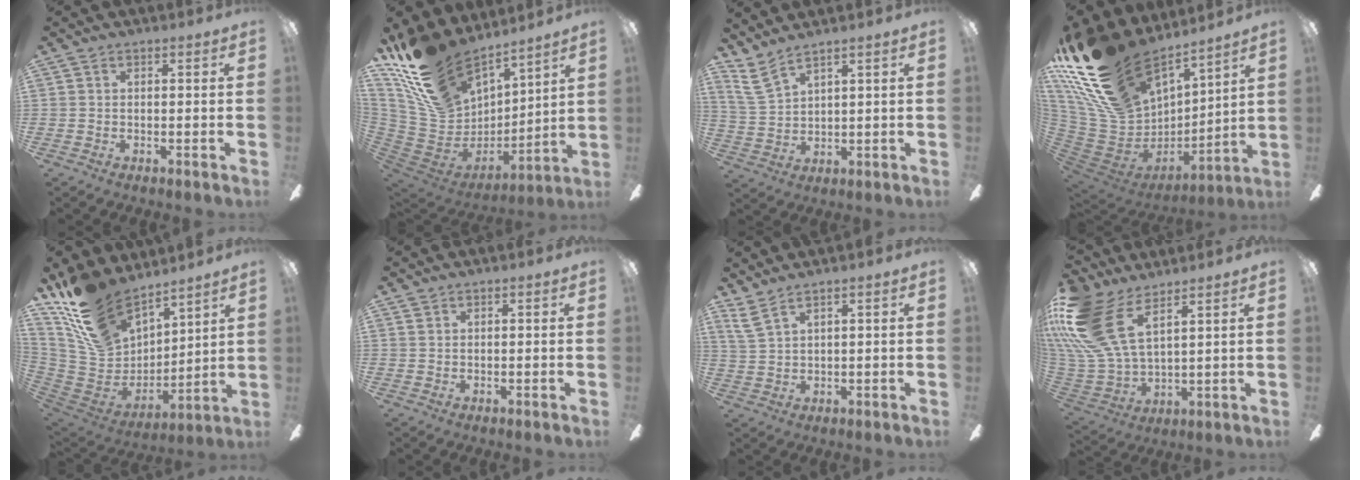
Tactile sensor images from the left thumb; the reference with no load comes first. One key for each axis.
{"total": 22.3, "fx": 17.0, "fy": 11.0, "fz": 9.4, "tx": -0.220, "ty": -0.109, "tz": 0.324}
{"total": 6.9, "fx": 5.4, "fy": 2.3, "fz": 3.5, "tx": -0.080, "ty": -0.020, "tz": 0.106}
{"total": 27.7, "fx": 20.0, "fy": 13.6, "fz": 13.4, "tx": -0.289, "ty": -0.130, "tz": 0.389}
{"total": 20.6, "fx": 15.4, "fy": 10.2, "fz": 9.1, "tx": -0.208, "ty": -0.086, "tz": 0.292}
{"total": 1.0, "fx": 0.8, "fy": 0.6, "fz": 0.0, "tx": 0.000, "ty": 0.002, "tz": 0.014}
{"total": 4.4, "fx": 3.2, "fy": 1.2, "fz": 2.7, "tx": -0.060, "ty": -0.011, "tz": 0.061}
{"total": 21.7, "fx": 11.1, "fy": 11.7, "fz": 14.6, "tx": -0.334, "ty": -0.048, "tz": 0.207}